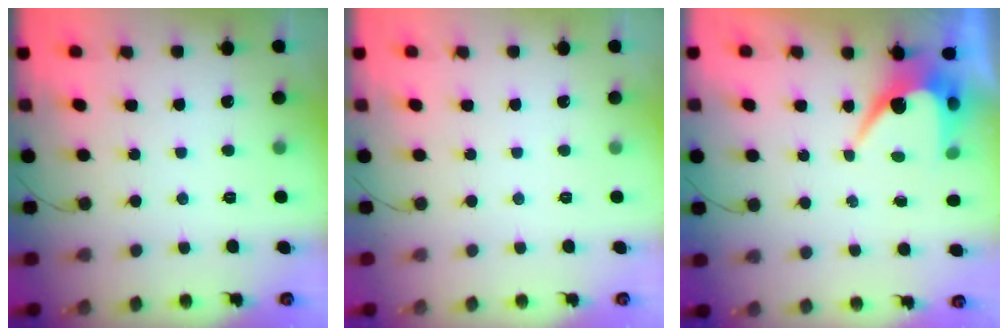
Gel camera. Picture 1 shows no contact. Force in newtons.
{"total": 0.0}
{"total": 7.1, "press": 7.1, "slide": 0.3}